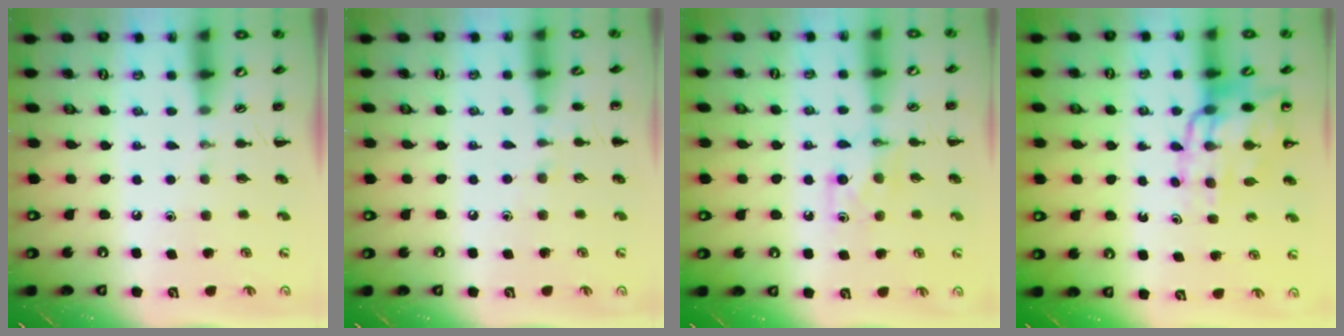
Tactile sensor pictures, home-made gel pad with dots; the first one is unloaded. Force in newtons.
{"total": 5.0, "press": 4.7, "slide": 1.7}
{"total": 5.6, "press": 5.5, "slide": 1.2}
{"total": 13.6, "press": 13.3, "slide": 3.0}